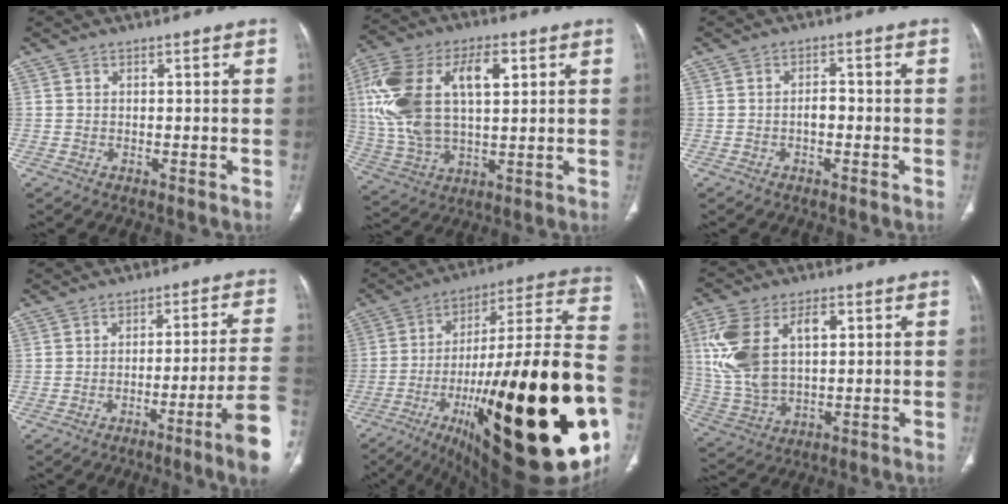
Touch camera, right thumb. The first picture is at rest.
{"total": 21.2, "force": [5.1, 11.3, 17.2], "torque": [-0.346, 0.007, 0.089]}
{"total": 2.1, "force": [-0.6, 1.1, 1.6], "torque": [-0.020, 0.010, -0.012]}
{"total": 12.4, "force": [-5.4, -1.0, 11.1], "torque": [-0.157, 0.018, -0.082]}
{"total": 44.3, "force": [-14.0, 12.6, 40.1], "torque": [-0.546, 0.059, -0.209]}
{"total": 15.8, "force": [3.9, 9.4, 12.1], "torque": [-0.243, 0.005, 0.080]}